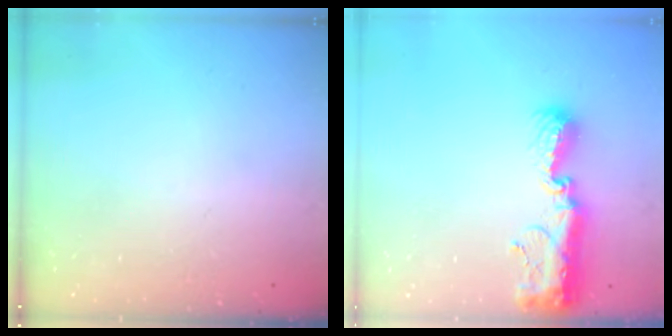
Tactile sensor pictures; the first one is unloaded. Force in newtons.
{"total": 12.1, "press": 12.0, "slide": 0.9}